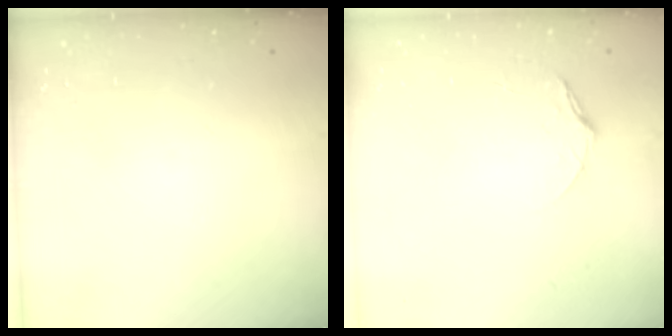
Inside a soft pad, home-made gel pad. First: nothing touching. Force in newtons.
{"total": 5.8, "press": 5.8, "slide": 0.5}